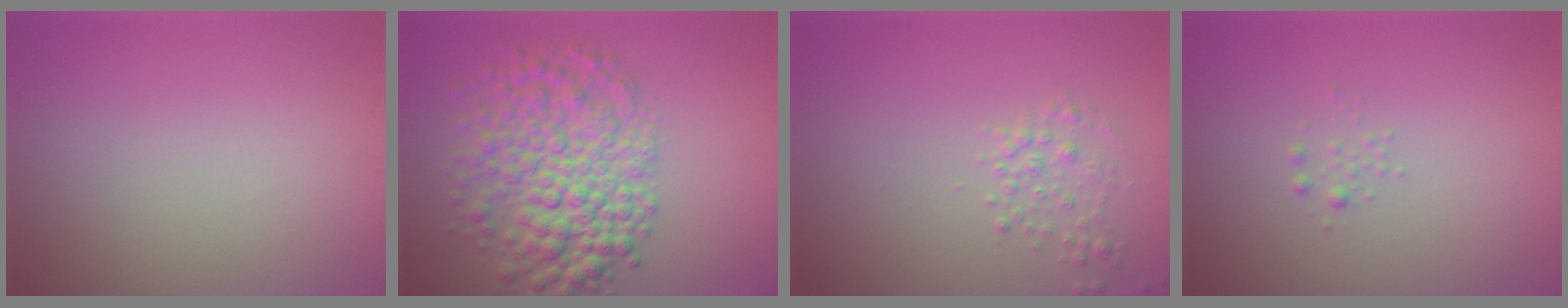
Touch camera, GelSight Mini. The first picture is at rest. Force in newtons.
{"total": 7.3, "press": 7.3, "slide": 0.2}
{"total": 1.6, "press": 1.6, "slide": 0.1}
{"total": 0.7, "press": 0.7, "slide": 0.0}